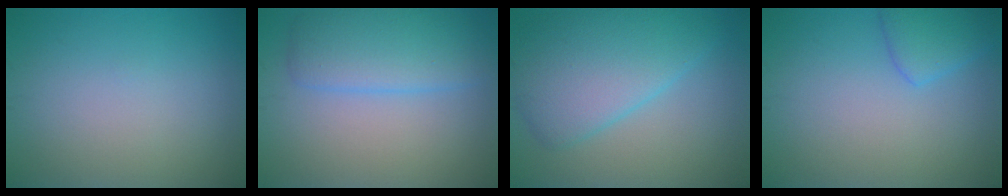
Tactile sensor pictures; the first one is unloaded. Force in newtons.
{"total": 4.8, "press": 4.8, "slide": 0.1}
{"total": 6.8, "press": 6.8, "slide": 0.1}
{"total": 2.6, "press": 2.6, "slide": 0.2}